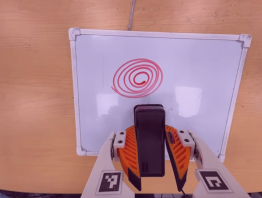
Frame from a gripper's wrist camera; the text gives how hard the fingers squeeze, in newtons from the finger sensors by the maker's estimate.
{"total": 8.2, "left": 6.0, "right": 10.4}